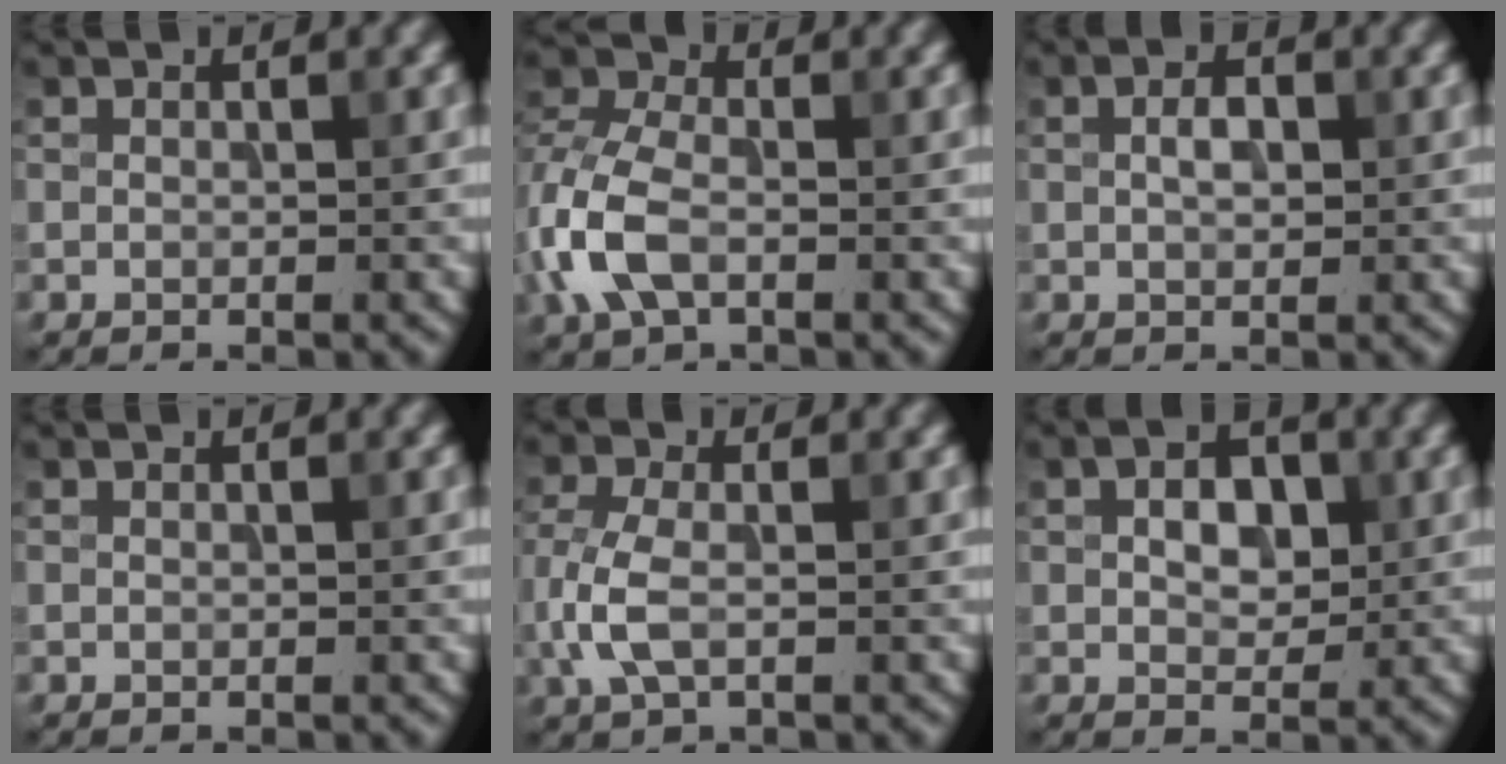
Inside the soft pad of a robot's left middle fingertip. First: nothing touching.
{"total": 5.7, "force": [-1.4, 3.6, 4.2], "torque": [-0.107, 0.003, -0.040]}
{"total": 2.0, "force": [0.2, 1.1, 1.6], "torque": [-0.032, 0.003, 0.002]}
{"total": 0.0}
{"total": 3.7, "force": [-0.8, 1.9, 3.1], "torque": [-0.080, 0.000, -0.022]}
{"total": 3.6, "force": [0.6, 2.4, 2.7], "torque": [-0.045, 0.002, 0.008]}